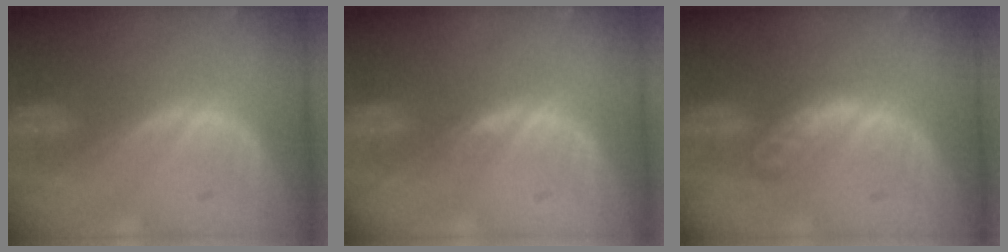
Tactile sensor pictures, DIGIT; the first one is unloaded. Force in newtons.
{"total": 0.7, "press": 0.7, "slide": 0.1}
{"total": 4.5, "press": 4.5, "slide": 0.3}